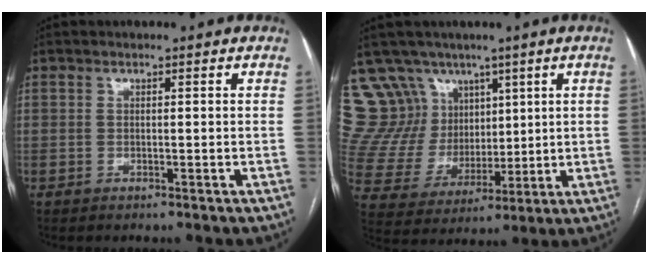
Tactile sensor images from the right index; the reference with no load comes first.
{"total": 12.9, "force": [8.8, 9.3, 1.9], "torque": [-0.052, 0.047, 0.179]}